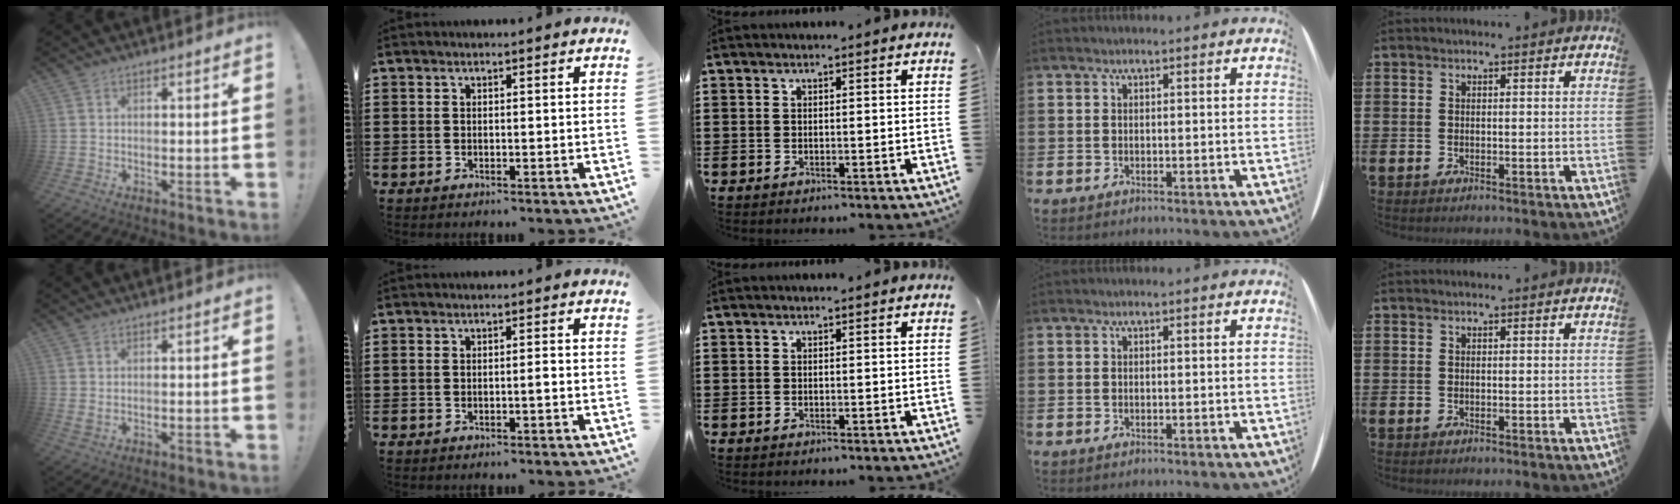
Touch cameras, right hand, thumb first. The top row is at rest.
{"thumb": {"total": 1.4, "force": [0.9, 0.2, 1.1], "torque": [-0.012, -0.006, 0.013]}, "index": {"total": 1.2, "force": [-0.3, 0.3, 1.1], "torque": [-0.023, 0.001, -0.006]}}